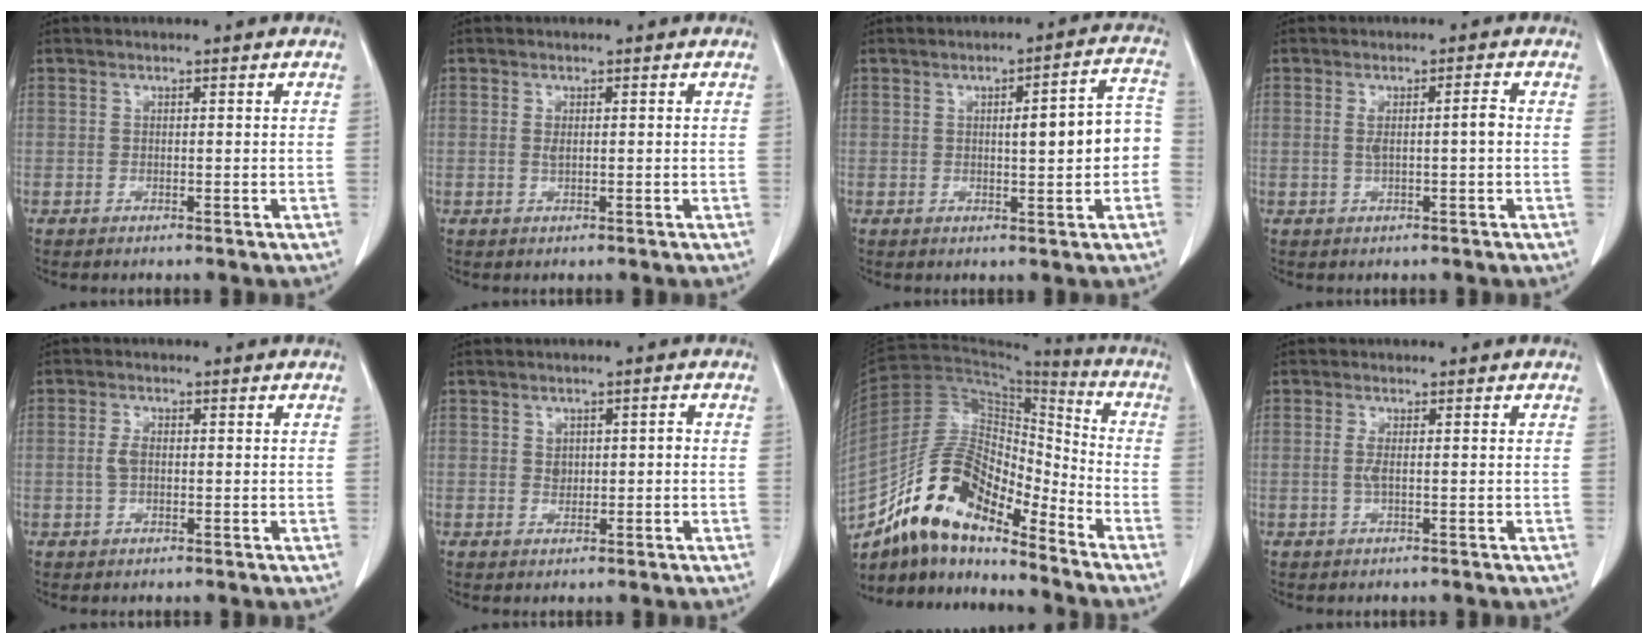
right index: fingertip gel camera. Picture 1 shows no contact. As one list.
[{"total": 0.9, "force": [0.3, 0.4, 0.8], "torque": [-0.014, 0.001, 0.007]}, {"total": 8.0, "force": [-0.3, 1.5, 7.9], "torque": [-0.101, 0.024, -0.003]}, {"total": 2.9, "force": [0.2, 0.2, 2.9], "torque": [-0.054, 0.011, 0.009]}, {"total": 2.2, "force": [-0.1, 1.2, 1.9], "torque": [-0.046, 0.005, -0.004]}, {"total": 2.0, "force": [0.3, 1.5, 1.4], "torque": [-0.019, 0.009, 0.011]}, {"total": 15.5, "force": [-12.2, 5.0, 8.1], "torque": [-0.148, 0.033, -0.223]}, {"total": 1.3, "force": [0.1, 0.1, 1.3], "torque": [-0.030, 0.000, 0.002]}]